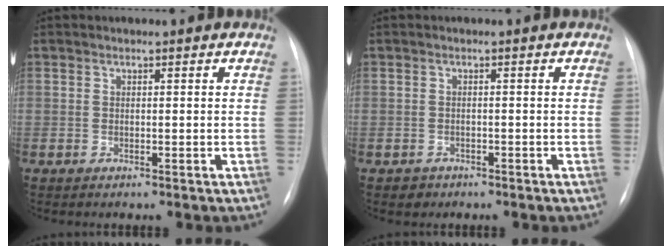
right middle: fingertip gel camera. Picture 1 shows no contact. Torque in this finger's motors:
{"motor_torque": [0.46, -0.20, -0.04, 0.00]}